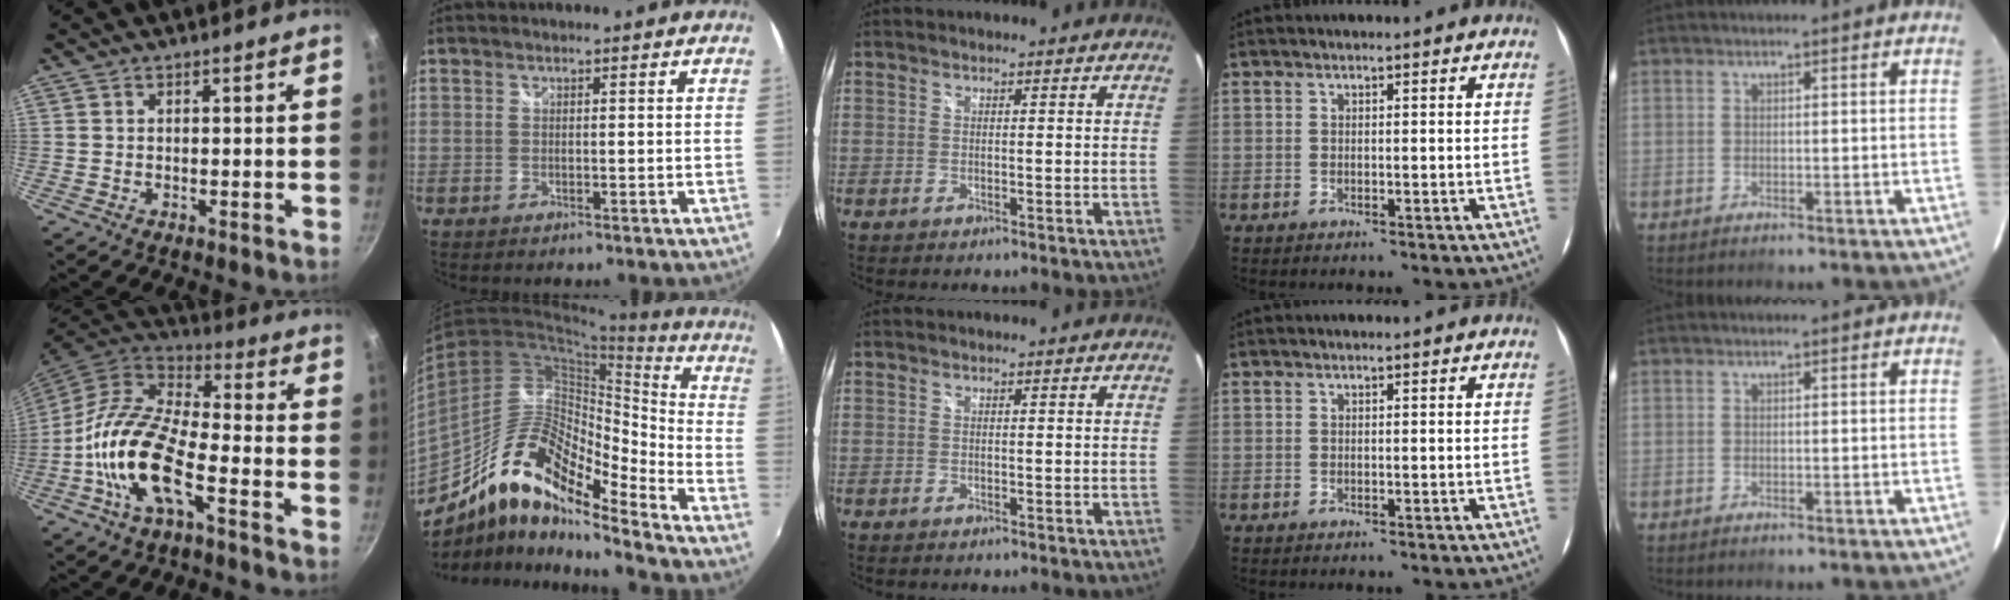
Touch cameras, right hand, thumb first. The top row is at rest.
{"thumb": {"total": 16.9, "force": [-6.0, 6.9, 14.2], "torque": [-0.270, 0.039, -0.130]}, "index": {"total": 17.0, "force": [-11.9, 4.3, 11.3], "torque": [-0.203, 0.003, -0.237]}}